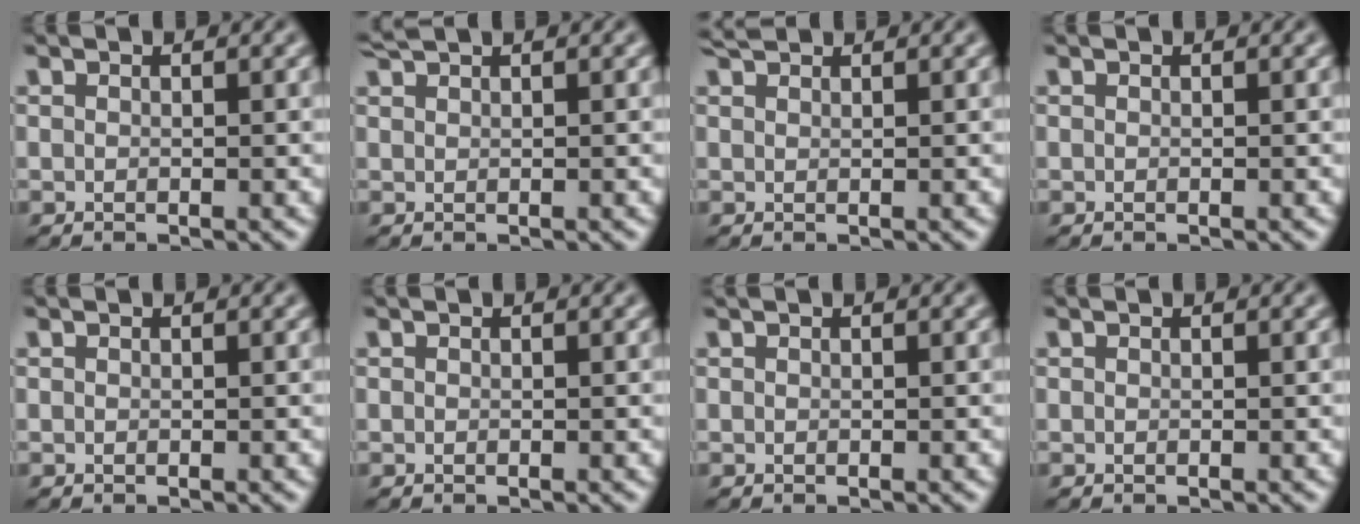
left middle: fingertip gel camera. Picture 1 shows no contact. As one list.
[{"total": 1.3, "force": [1.1, 0.1, 0.7], "torque": [-0.007, 0.004, 0.020]}, {"total": 1.2, "force": [1.1, 0.0, 0.4], "torque": [-0.009, 0.002, 0.019]}, {"total": 0.0}, {"total": 0.0}, {"total": 0.0}, {"total": 0.0}, {"total": 0.0}]